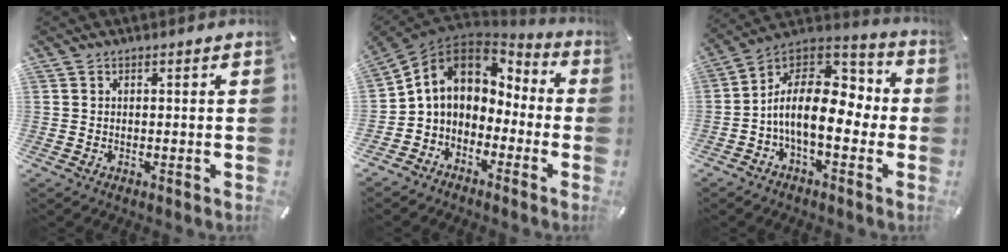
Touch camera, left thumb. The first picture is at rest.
{"total": 9.4, "force": [0.5, 8.3, 4.5], "torque": [-0.103, 0.004, 0.010]}
{"total": 15.6, "force": [-2.7, 8.8, 12.7], "torque": [-0.220, 0.003, -0.045]}